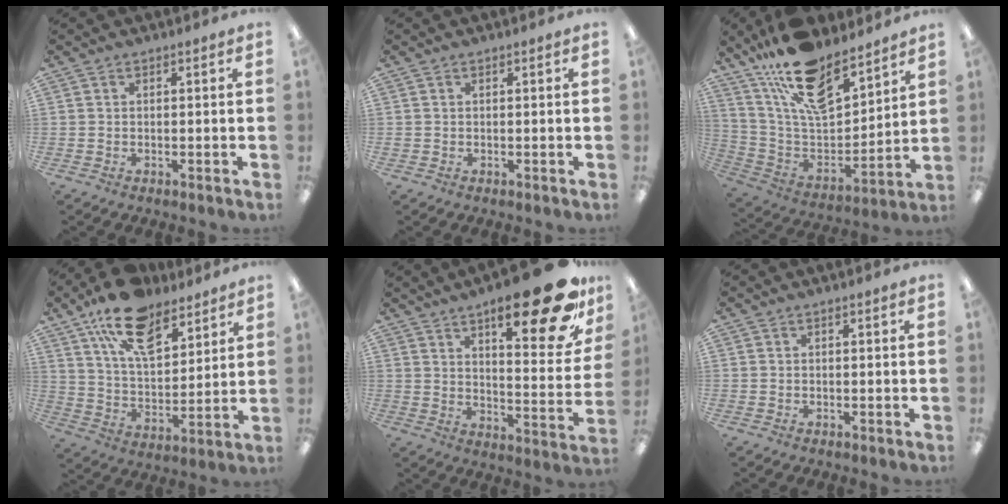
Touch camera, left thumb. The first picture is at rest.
{"total": 0.6, "force": [0.3, 0.5, 0.2], "torque": [-0.004, 0.004, 0.004]}
{"total": 19.6, "force": [14.9, 8.0, 10.0], "torque": [-0.182, -0.094, 0.265]}
{"total": 17.0, "force": [11.8, 8.1, 9.3], "torque": [-0.162, -0.054, 0.212]}
{"total": 23.2, "force": [14.4, 6.9, 16.8], "torque": [-0.223, -0.094, 0.223]}
{"total": 0.0}